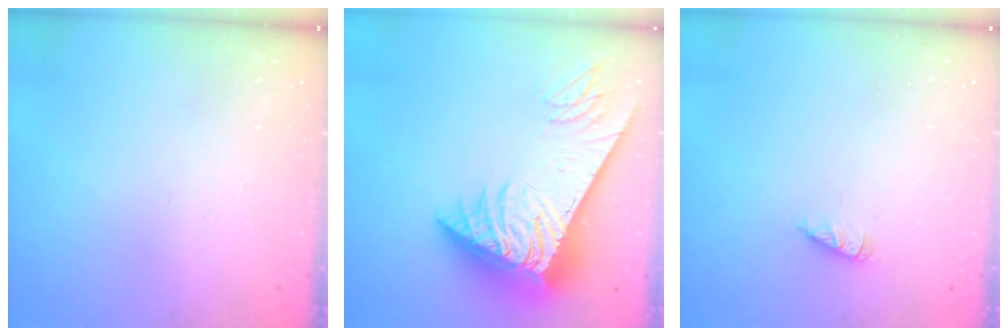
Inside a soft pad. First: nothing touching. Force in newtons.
{"total": 12.7, "press": 12.4, "slide": 2.5}
{"total": 1.0, "press": 1.0, "slide": 0.2}